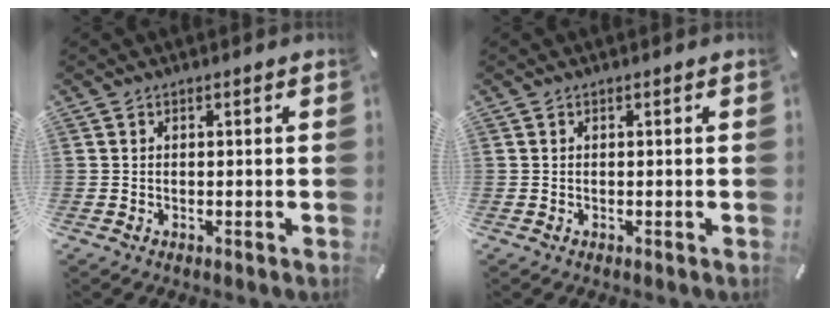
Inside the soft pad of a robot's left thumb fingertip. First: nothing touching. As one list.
[{"total": 0.0}]